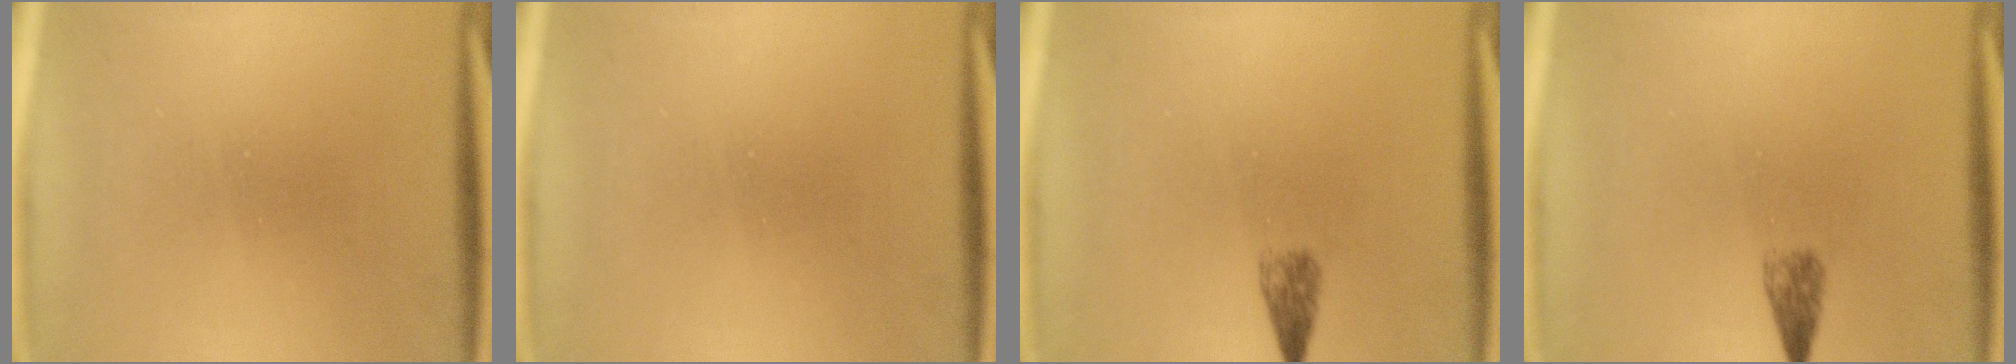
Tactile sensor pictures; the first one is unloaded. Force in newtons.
{"total": 0.0}
{"total": 1.4}
{"total": 1.4}